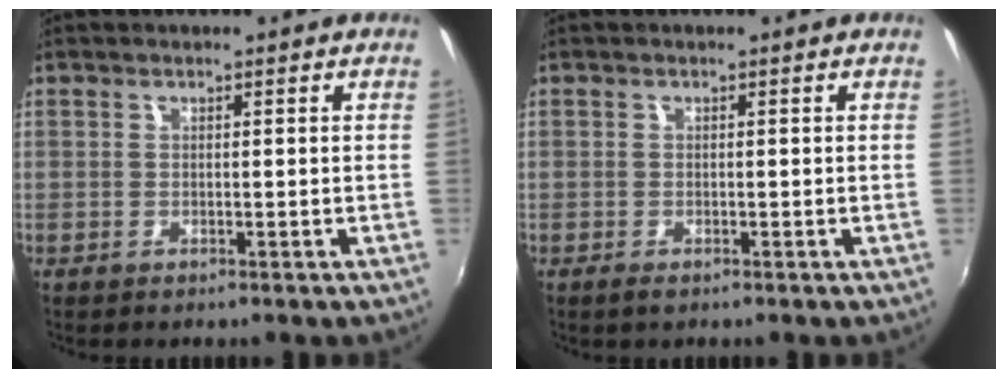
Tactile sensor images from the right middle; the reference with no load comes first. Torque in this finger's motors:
{"motor_torque": [0.46, -0.39, 0.02, 0.02]}